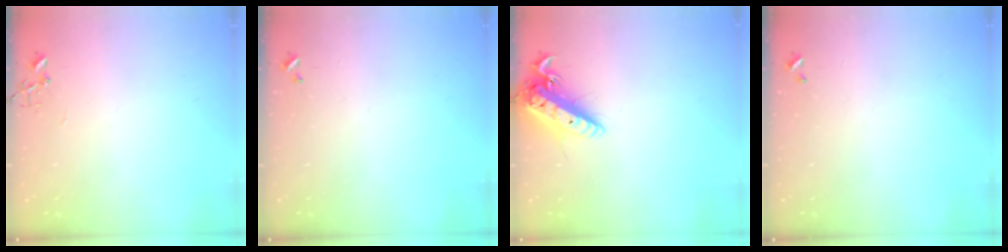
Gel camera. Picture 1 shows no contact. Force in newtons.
{"total": 0.0}
{"total": 16.4, "press": 16.1, "slide": 3.0}
{"total": 0.0}